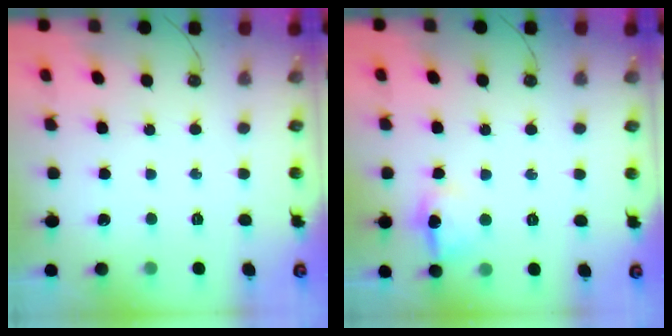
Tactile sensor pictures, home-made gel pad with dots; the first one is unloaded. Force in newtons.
{"total": 11.2, "press": 11.2, "slide": 1.0}